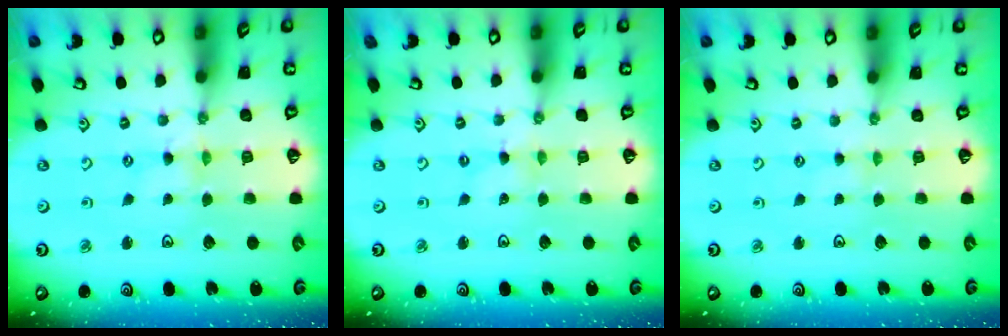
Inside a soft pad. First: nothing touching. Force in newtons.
{"total": 0.0}
{"total": 1.0, "press": 0.9, "slide": 0.2}